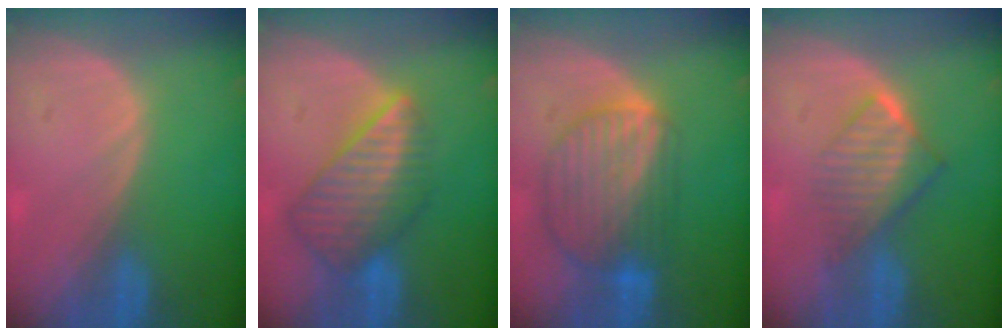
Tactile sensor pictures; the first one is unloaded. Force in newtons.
{"total": 8.7, "press": 7.6, "slide": 4.3}
{"total": 9.3, "press": 7.9, "slide": 4.9}
{"total": 6.5, "press": 5.7, "slide": 3.0}